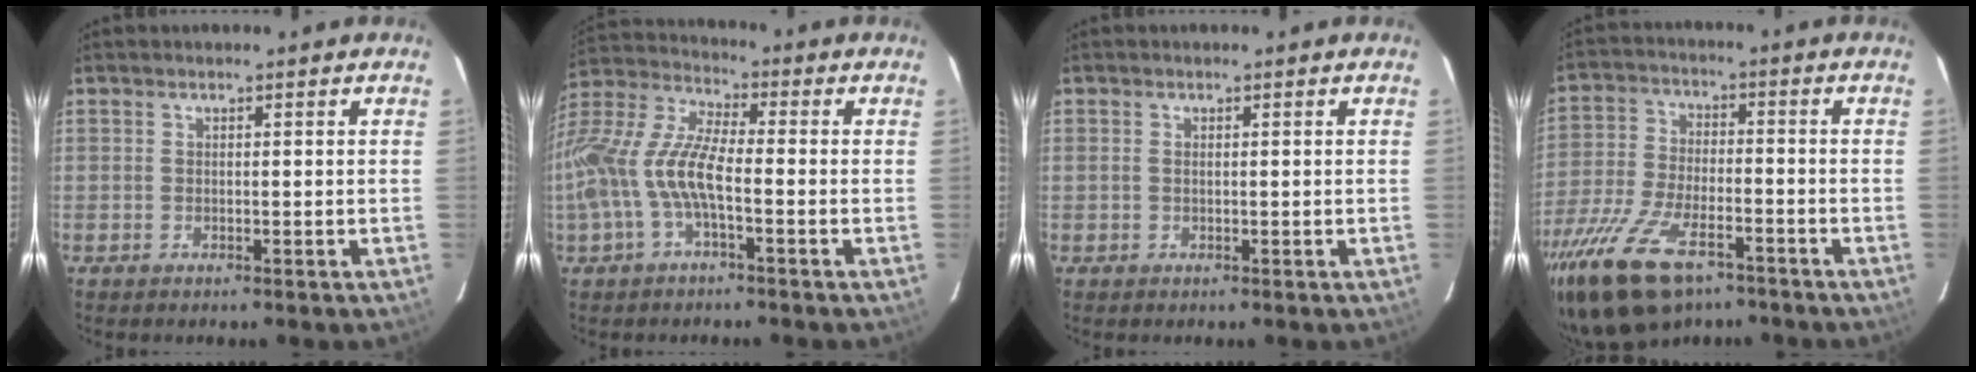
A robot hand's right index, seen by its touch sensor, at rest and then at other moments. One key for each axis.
{"total": 15.3, "fx": -3.7, "fy": 5.4, "fz": 13.8, "tx": -0.298, "ty": 0.004, "tz": -0.080}
{"total": 0.5, "fx": 0.1, "fy": 0.3, "fz": 0.5, "tx": -0.011, "ty": 0.000, "tz": 0.001}
{"total": 17.2, "fx": -11.5, "fy": 7.6, "fz": 10.4, "tx": -0.233, "ty": -0.036, "tz": -0.210}